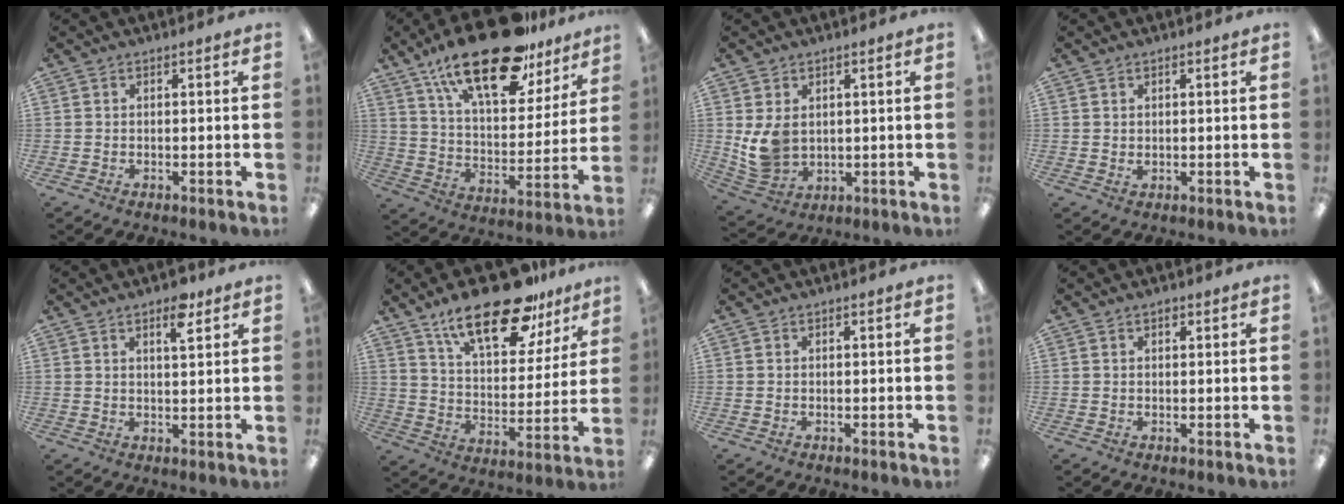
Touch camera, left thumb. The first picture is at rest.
{"total": 24.0, "force": [16.6, 9.5, 14.5], "torque": [-0.237, -0.093, 0.283]}
{"total": 7.5, "force": [1.9, 5.6, 4.5], "torque": [-0.092, -0.006, 0.039]}
{"total": 0.8, "force": [0.5, 0.5, 0.4], "torque": [-0.009, 0.002, 0.009]}
{"total": 5.9, "force": [3.8, 1.9, 4.1], "torque": [-0.051, -0.016, 0.057]}
{"total": 21.8, "force": [15.0, 8.8, 13.1], "torque": [-0.209, -0.079, 0.255]}
{"total": 0.0}
{"total": 1.1, "force": [0.7, 0.6, 0.5], "torque": [-0.011, 0.003, 0.012]}